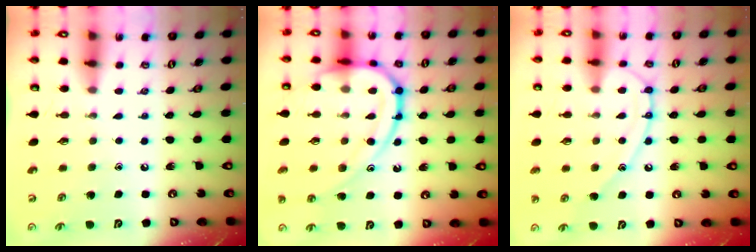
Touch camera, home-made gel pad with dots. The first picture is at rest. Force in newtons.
{"total": 18.1, "press": 18.1, "slide": 1.1}
{"total": 13.4, "press": 13.4, "slide": 1.1}